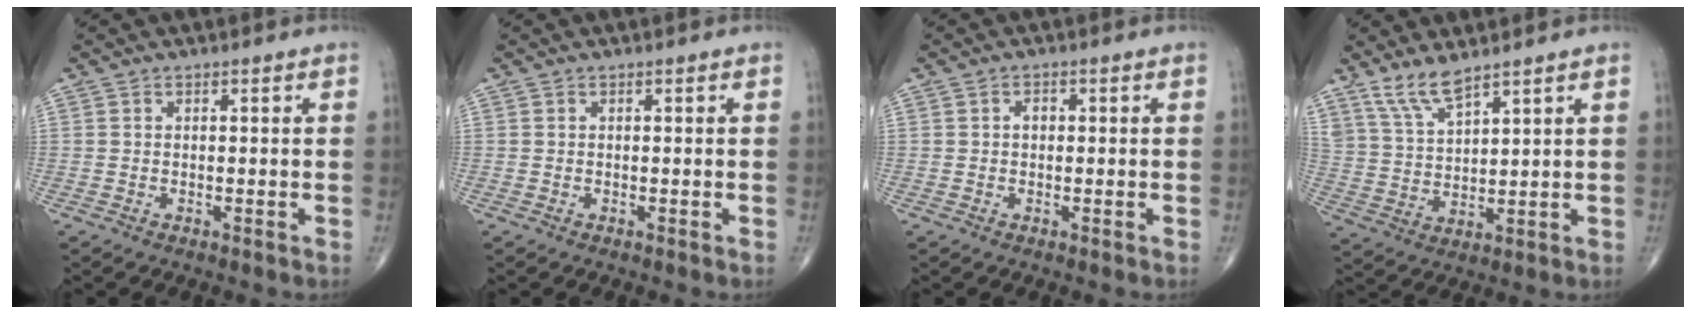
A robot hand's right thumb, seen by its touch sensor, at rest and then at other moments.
{"total": 0.0}
{"total": 1.4, "force": [0.1, 1.0, 0.9], "torque": [-0.009, 0.004, -0.001]}
{"total": 7.1, "force": [5.7, 1.7, 3.8], "torque": [-0.075, -0.030, 0.124]}